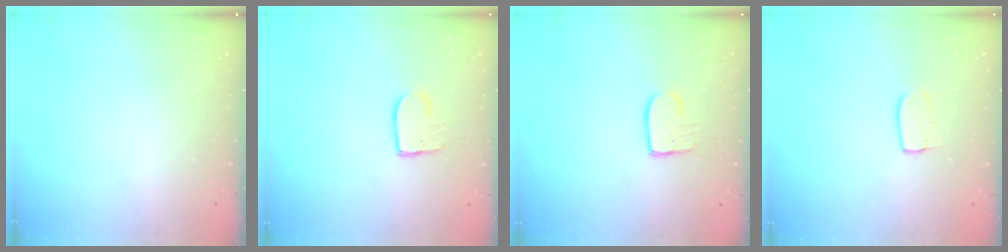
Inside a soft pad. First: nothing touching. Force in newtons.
{"total": 7.4, "press": 7.4, "slide": 0.2}
{"total": 7.4, "press": 7.4, "slide": 0.2}
{"total": 5.5, "press": 5.5, "slide": 0.1}